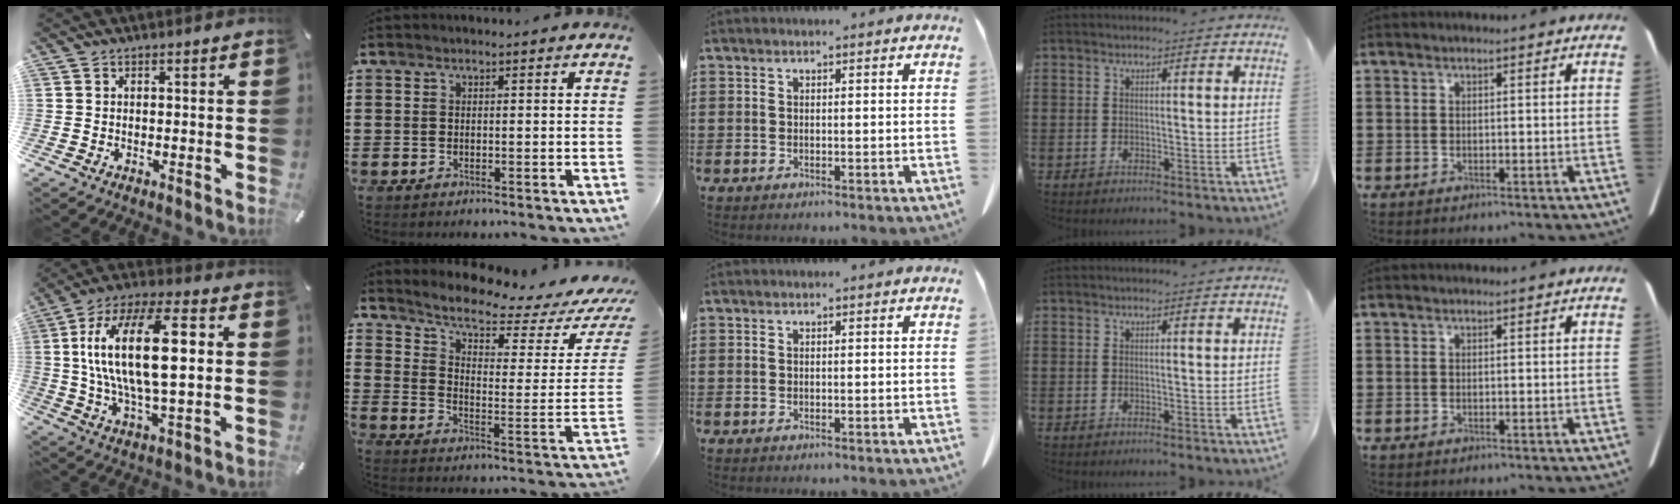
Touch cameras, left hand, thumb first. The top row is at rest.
{"thumb": {"total": 22.0, "force": [3.2, 8.8, 19.9], "torque": [-0.391, -0.002, 0.040]}, "index": {"total": 6.3, "force": [5.3, 1.2, 3.3], "torque": [-0.074, -0.046, 0.085]}}